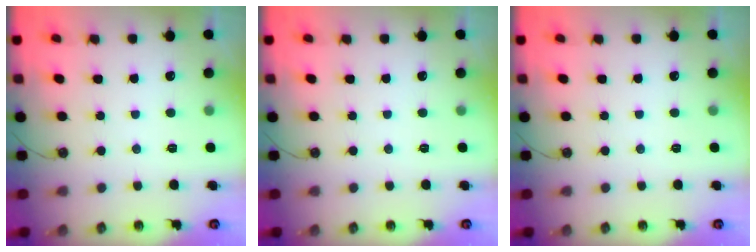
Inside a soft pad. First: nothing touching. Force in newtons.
{"total": 0.0}
{"total": 0.0}